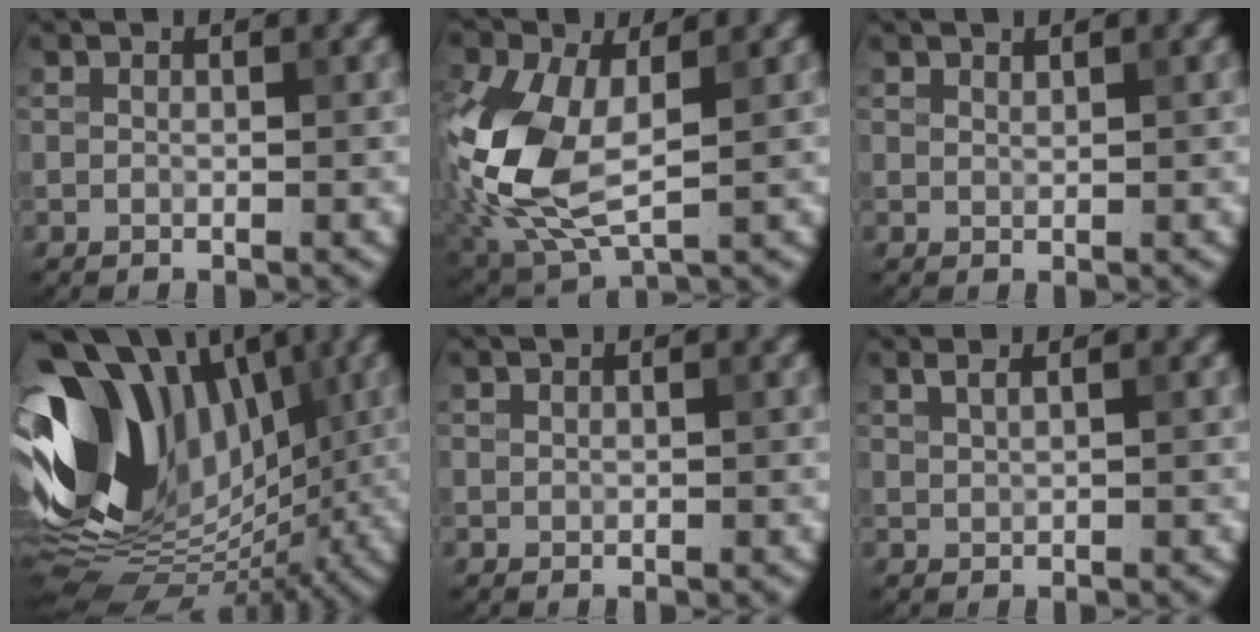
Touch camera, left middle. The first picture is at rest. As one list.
[{"total": 9.6, "force": [-0.4, 5.7, 7.7], "torque": [-0.196, -0.011, -0.002]}, {"total": 0.6, "force": [0.6, 0.2, 0.0], "torque": [0.001, -0.002, 0.013]}, {"total": 15.2, "force": [1.8, 10.9, 10.5], "torque": [-0.198, 0.023, 0.019]}, {"total": 0.0}, {"total": 1.3, "force": [0.9, 0.4, 0.7], "torque": [-0.010, -0.003, 0.015]}]